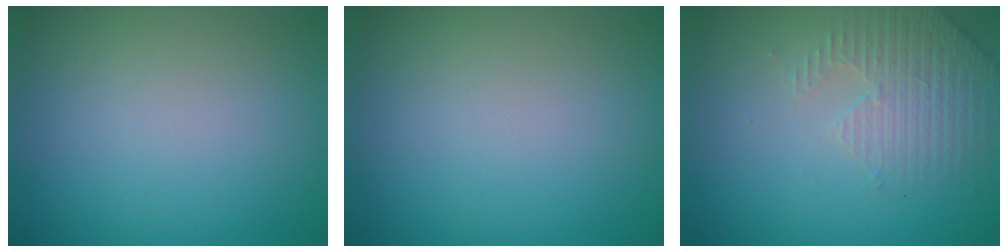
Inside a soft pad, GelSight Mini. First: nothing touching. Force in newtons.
{"total": 0.0}
{"total": 3.1, "press": 3.1, "slide": 0.7}